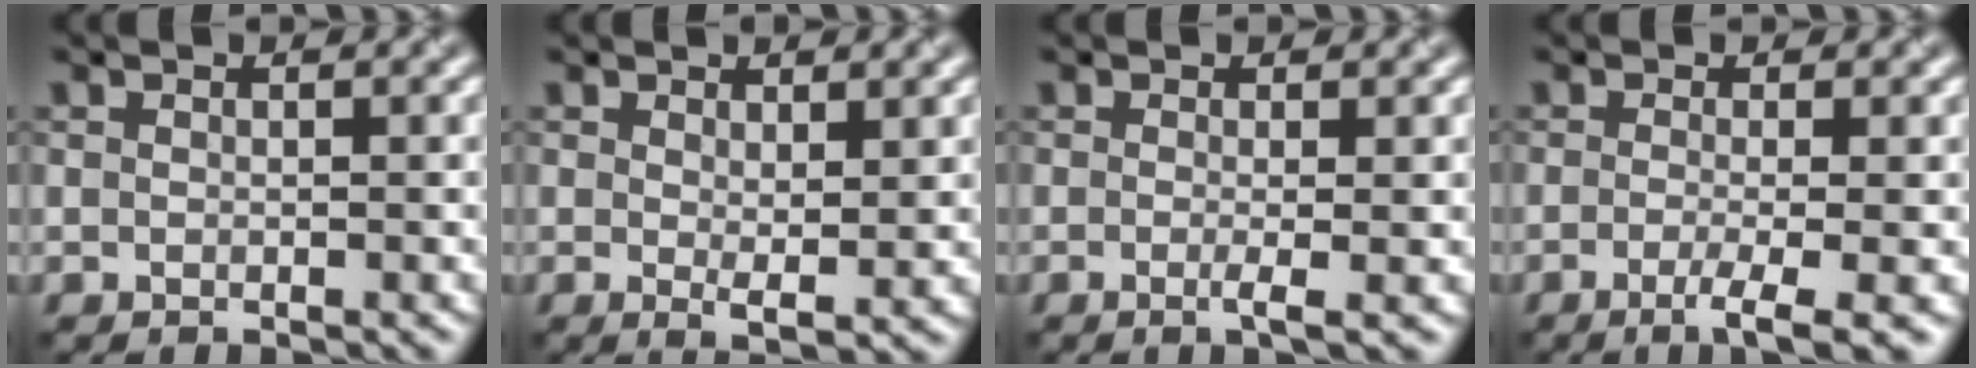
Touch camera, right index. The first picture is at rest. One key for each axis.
{"total": 2.0, "fx": 0.8, "fy": 0.5, "fz": 1.7, "tx": -0.028, "ty": -0.011, "tz": 0.016}
{"total": 1.9, "fx": -0.3, "fy": 0.4, "fz": 1.9, "tx": -0.030, "ty": -0.007, "tz": -0.008}
{"total": 3.7, "fx": -1.3, "fy": 0.8, "fz": 3.3, "tx": -0.052, "ty": -0.008, "tz": -0.026}